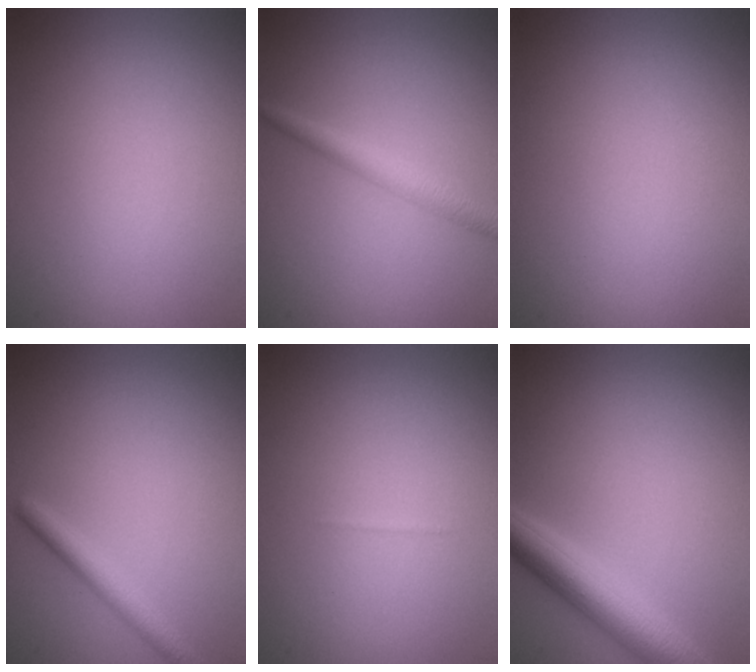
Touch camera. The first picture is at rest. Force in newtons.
{"total": 2.2, "press": 2.2, "slide": 0.1}
{"total": 0.0}
{"total": 2.1, "press": 2.1, "slide": 0.2}
{"total": 0.0}
{"total": 5.3, "press": 5.3, "slide": 0.1}